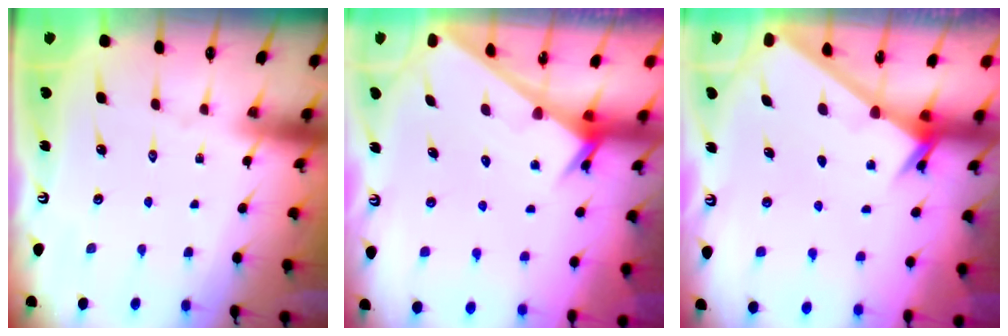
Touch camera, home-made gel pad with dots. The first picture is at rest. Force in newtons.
{"total": 2.4, "press": 2.4, "slide": 0.1}
{"total": 2.4, "press": 2.4, "slide": 0.2}